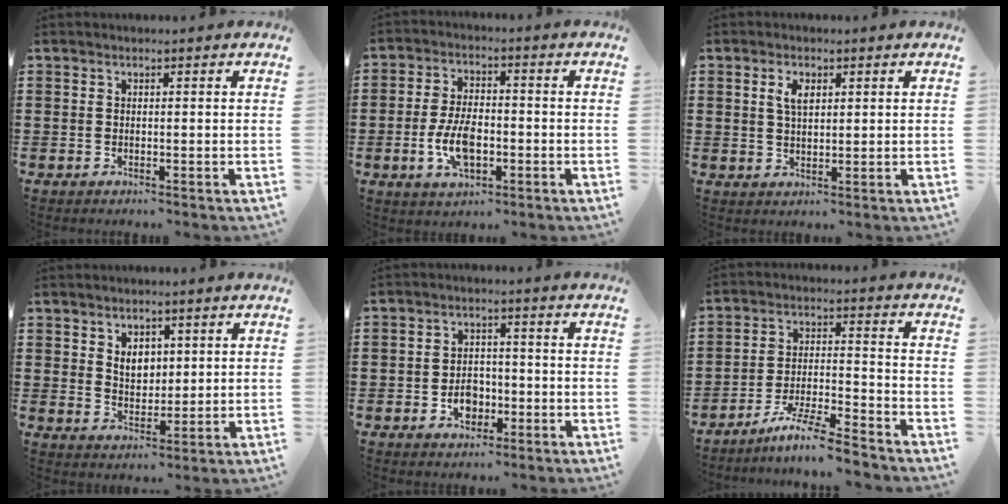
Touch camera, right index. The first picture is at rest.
{"total": 7.1, "force": [-2.0, 3.7, 5.8], "torque": [-0.131, 0.000, -0.041]}
{"total": 3.1, "force": [1.1, 1.5, 2.4], "torque": [-0.053, 0.007, 0.019]}
{"total": 3.9, "force": [1.6, 2.9, 2.0], "torque": [-0.043, 0.008, 0.026]}
{"total": 4.0, "force": [-1.5, 3.0, 2.0], "torque": [-0.034, 0.000, -0.031]}
{"total": 7.6, "force": [-6.7, -0.2, 3.5], "torque": [-0.074, -0.004, -0.131]}